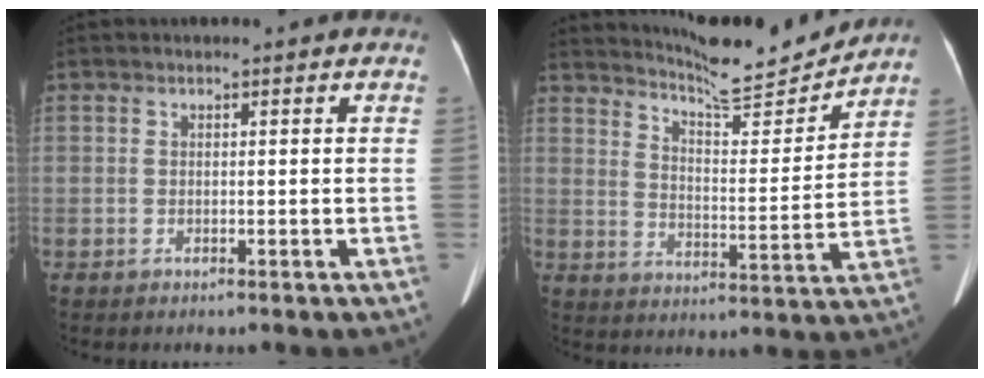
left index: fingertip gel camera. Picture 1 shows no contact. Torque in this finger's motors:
{"motor_torque": [0.81, -1.33, 0.09, 0.05]}